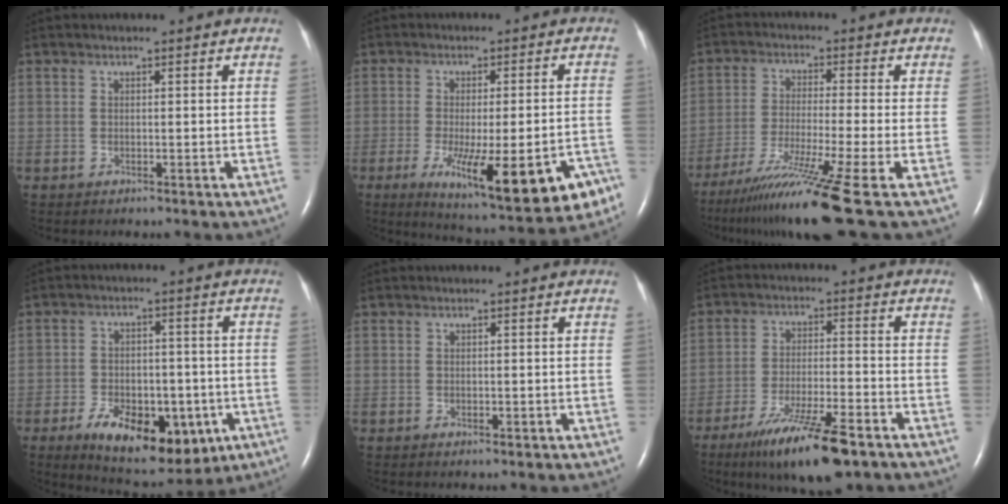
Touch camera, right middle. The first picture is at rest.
{"total": 18.9, "force": [-9.1, 4.6, 15.9], "torque": [-0.180, -0.016, -0.114]}
{"total": 14.2, "force": [-9.9, -2.6, 9.9], "torque": [-0.174, -0.050, -0.168]}
{"total": 15.3, "force": [-7.0, 7.8, 11.1], "torque": [-0.167, -0.003, -0.092]}
{"total": 0.8, "force": [-0.3, 0.4, 0.6], "torque": [-0.011, -0.001, -0.001]}
{"total": 12.9, "force": [-8.5, 1.8, 9.5], "torque": [-0.171, -0.032, -0.142]}